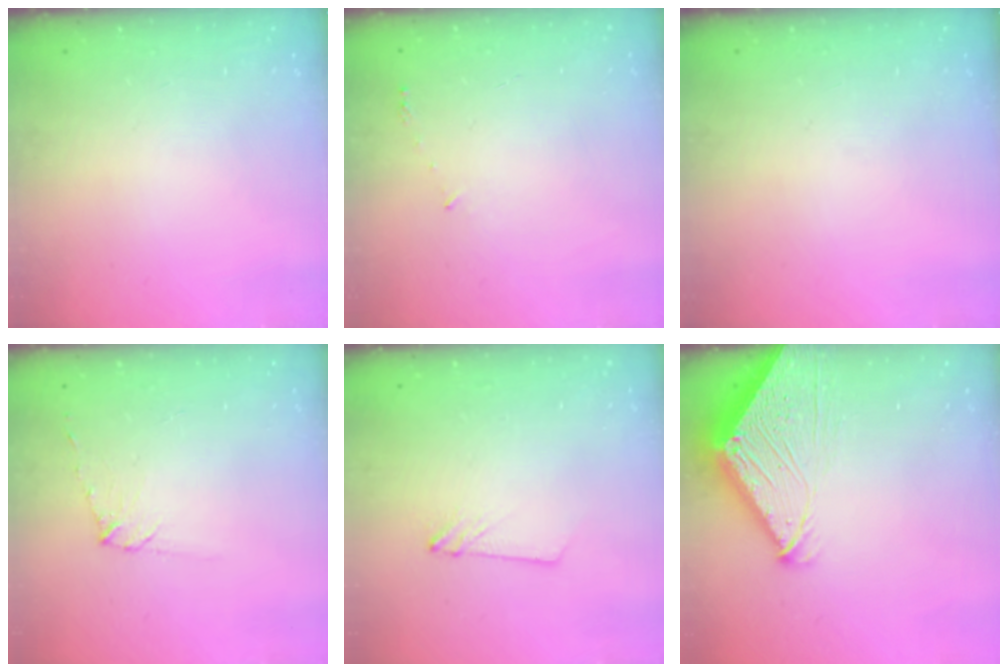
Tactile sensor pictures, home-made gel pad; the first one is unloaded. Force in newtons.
{"total": 3.2, "press": 3.2, "slide": 0.2}
{"total": 0.0}
{"total": 5.3, "press": 5.3, "slide": 0.6}
{"total": 2.4, "press": 2.4, "slide": 0.2}
{"total": 7.1, "press": 7.1, "slide": 0.8}